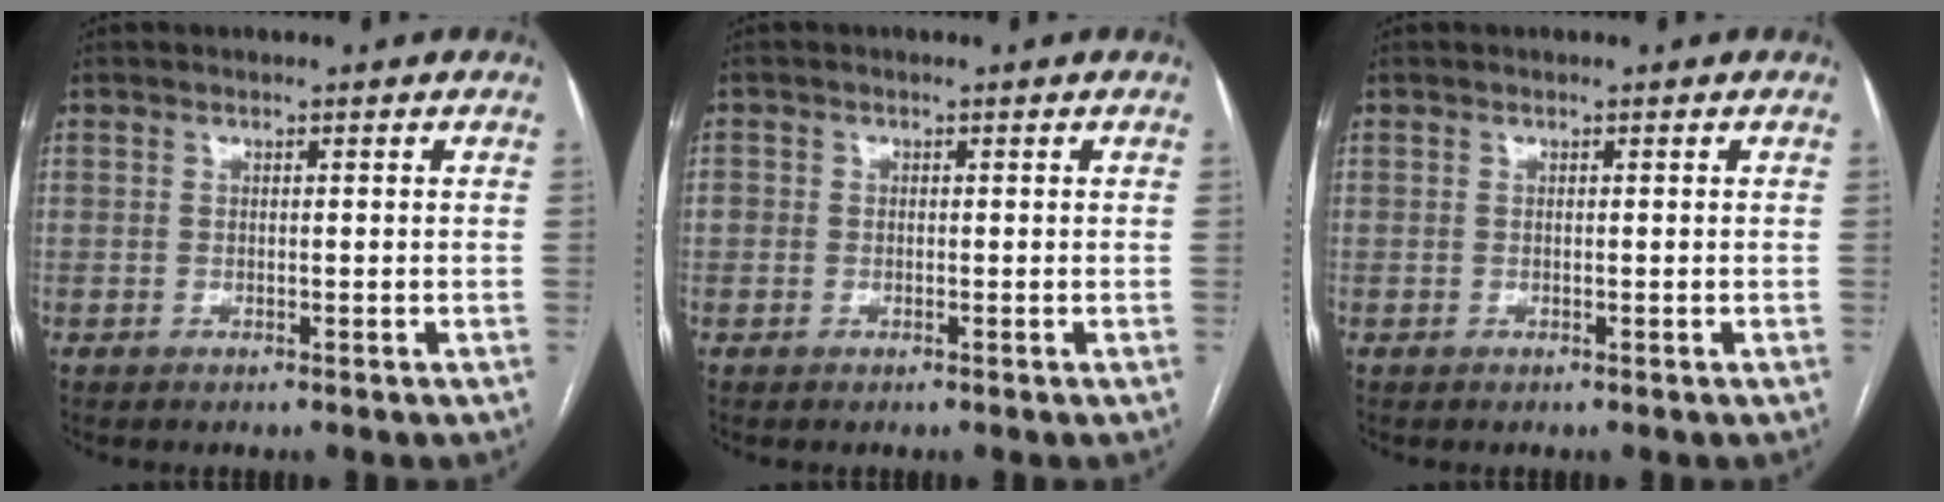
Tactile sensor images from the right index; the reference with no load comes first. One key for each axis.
{"total": 1.4, "fx": -0.1, "fy": 1.4, "fz": 0.4, "tx": -0.001, "ty": 0.010, "tz": 0.000}
{"total": 0.0}